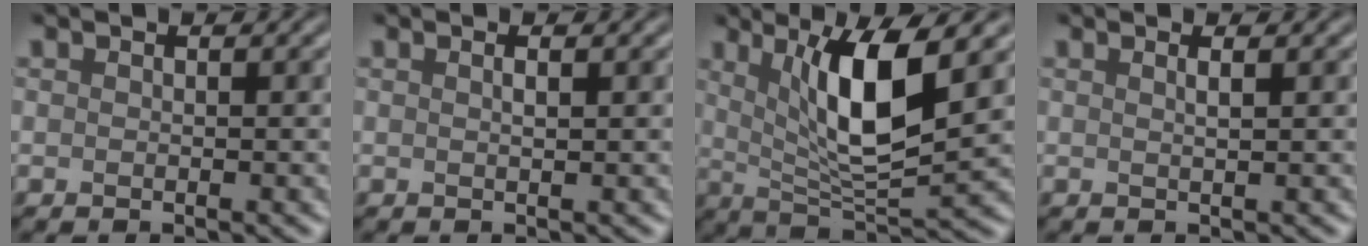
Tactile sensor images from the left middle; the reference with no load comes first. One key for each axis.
{"total": 0.9, "fx": 0.4, "fy": 0.3, "fz": 0.8, "tx": -0.008, "ty": 0.004, "tz": 0.003}
{"total": 7.9, "fx": 2.4, "fy": 2.0, "fz": 7.3, "tx": -0.123, "ty": -0.012, "tz": 0.047}
{"total": 1.3, "fx": 0.6, "fy": 0.5, "fz": 1.0, "tx": -0.006, "ty": 0.004, "tz": 0.001}